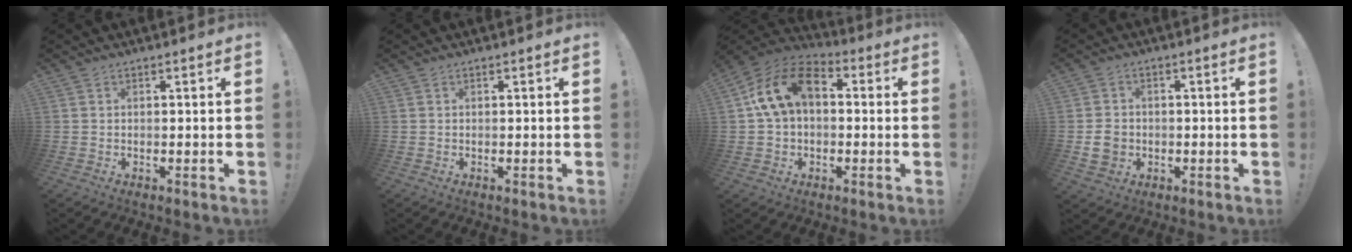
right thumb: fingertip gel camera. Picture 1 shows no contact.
{"total": 0.0}
{"total": 15.3, "force": [3.6, 9.9, 11.2], "torque": [-0.210, 0.015, 0.068]}
{"total": 6.0, "force": [-1.0, 5.0, 3.1], "torque": [-0.046, 0.006, -0.016]}